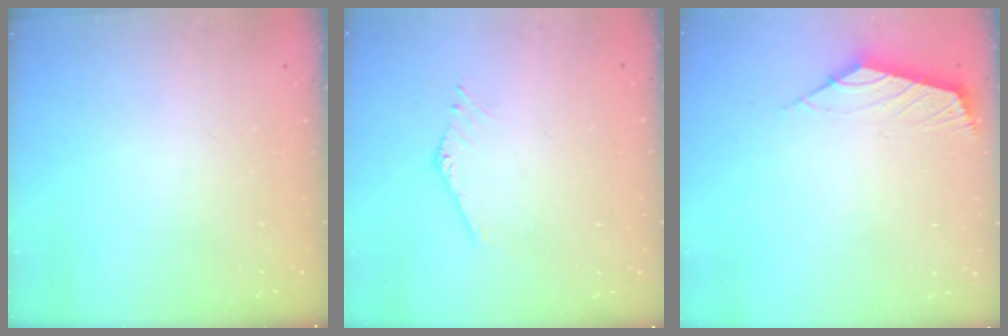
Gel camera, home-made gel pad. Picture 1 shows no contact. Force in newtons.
{"total": 1.9, "press": 1.9, "slide": 0.1}
{"total": 2.6, "press": 2.5, "slide": 0.7}